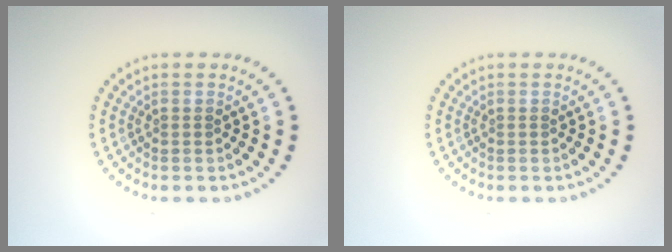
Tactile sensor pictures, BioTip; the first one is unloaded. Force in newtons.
{"total": 0.0}